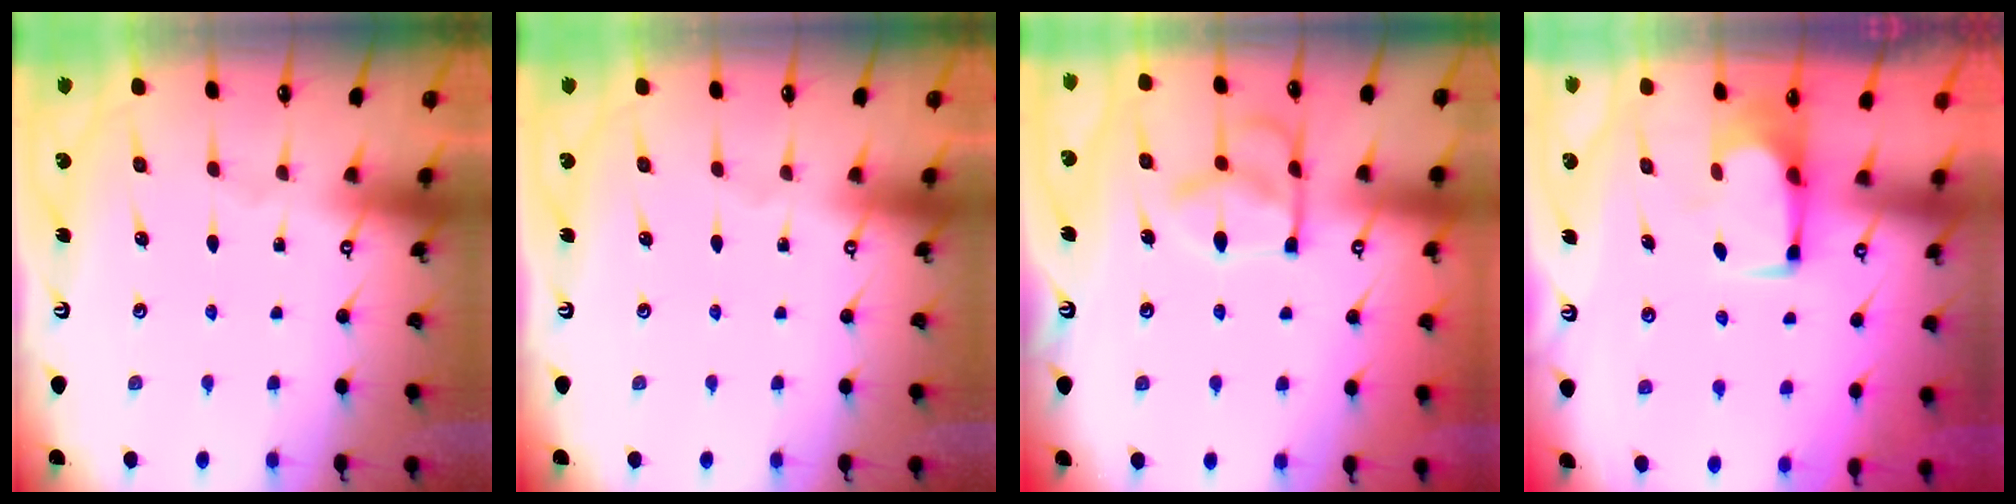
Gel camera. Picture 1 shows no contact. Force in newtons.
{"total": 0.0}
{"total": 12.2, "press": 12.2, "slide": 0.2}
{"total": 5.7, "press": 5.7, "slide": 0.4}